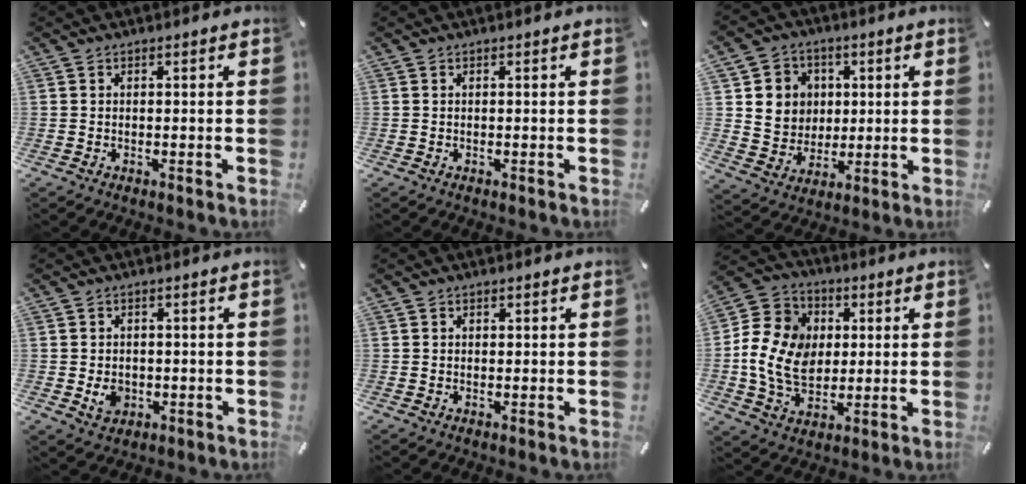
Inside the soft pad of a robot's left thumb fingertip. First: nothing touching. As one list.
[{"total": 0.0}, {"total": 9.2, "force": [1.9, 9.0, 1.1], "torque": [-0.023, -0.008, 0.044]}, {"total": 4.2, "force": [-0.7, 3.5, 2.2], "torque": [-0.028, -0.003, -0.013]}, {"total": 0.7, "force": [0.2, 0.6, 0.2], "torque": [-0.002, 0.004, 0.004]}, {"total": 13.4, "force": [0.1, 11.4, 7.0], "torque": [-0.168, 0.014, 0.005]}]